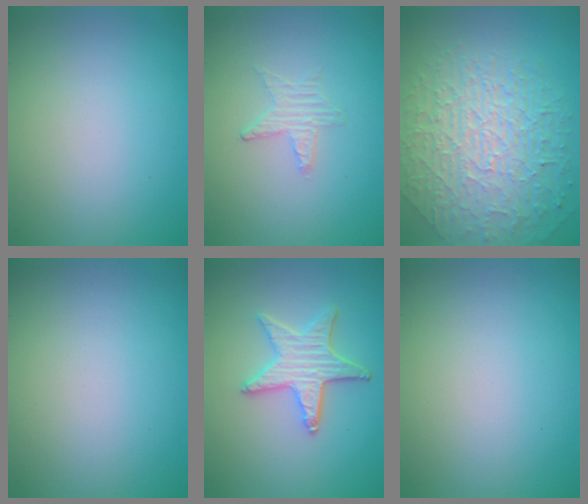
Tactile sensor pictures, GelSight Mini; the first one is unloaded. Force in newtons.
{"total": 0.5, "press": 0.5, "slide": 0.1}
{"total": 9.7, "press": 6.3, "slide": 7.4}
{"total": 0.0}
{"total": 4.3, "press": 3.6, "slide": 2.2}
{"total": 0.0}